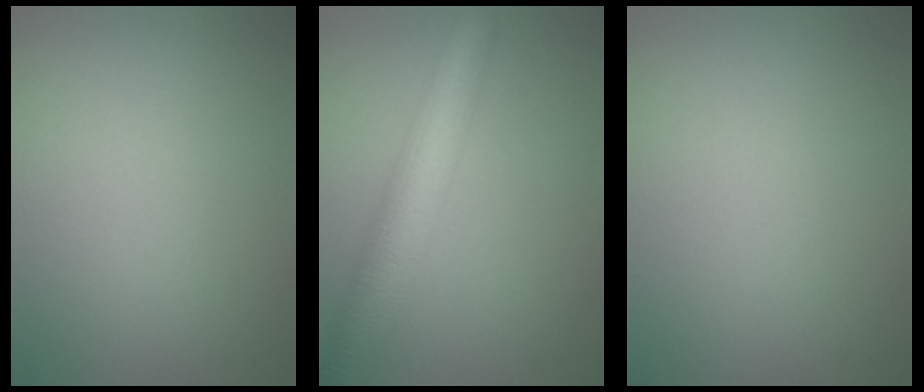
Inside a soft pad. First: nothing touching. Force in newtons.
{"total": 7.8, "press": 7.8, "slide": 0.3}
{"total": 0.0}